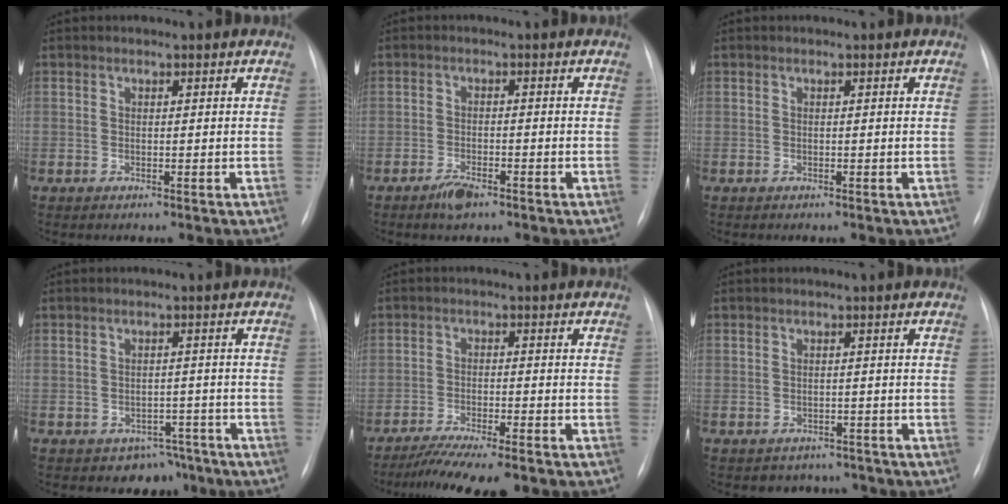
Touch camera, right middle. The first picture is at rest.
{"total": 2.7, "force": [-2.0, 0.8, 1.5], "torque": [-0.034, -0.002, -0.035]}
{"total": 0.0}
{"total": 4.9, "force": [-3.7, 3.2, 0.2], "torque": [0.017, 0.020, -0.044]}
{"total": 9.8, "force": [-8.1, 1.0, 5.4], "torque": [-0.083, -0.018, -0.125]}
{"total": 4.5, "force": [-3.8, 2.4, -0.3], "torque": [0.009, 0.013, -0.046]}